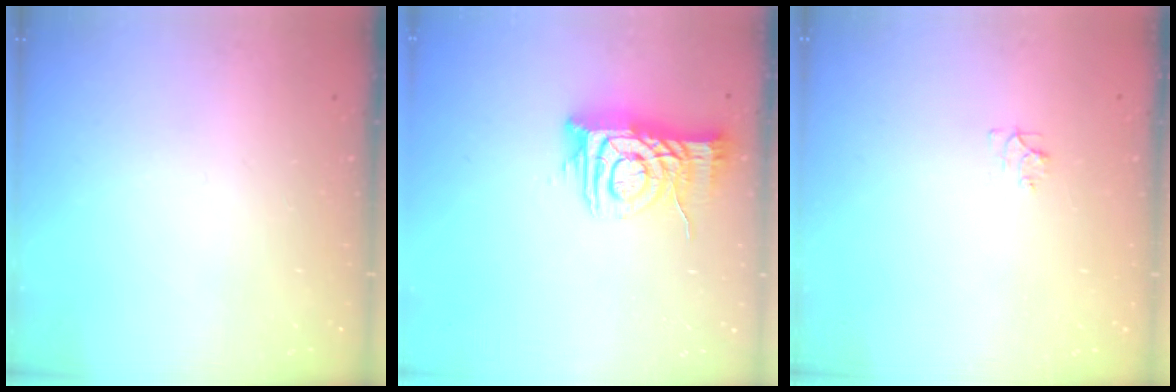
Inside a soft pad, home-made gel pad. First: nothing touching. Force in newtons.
{"total": 9.5, "press": 9.5, "slide": 0.9}
{"total": 4.3, "press": 4.3, "slide": 0.6}